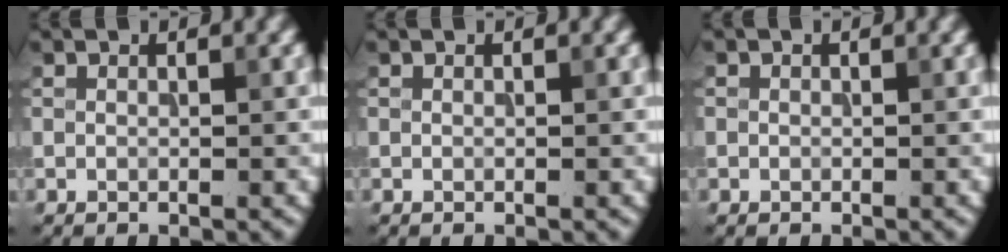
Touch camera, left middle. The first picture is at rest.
{"total": 0.0}
{"total": 0.7, "force": [0.0, 0.7, -0.1], "torque": [0.012, -0.001, -0.003]}